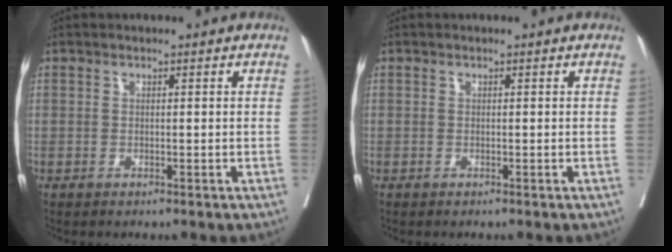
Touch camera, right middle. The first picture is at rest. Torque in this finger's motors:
{"motor_torque": [-0.28, 0.03, -0.05, -0.01]}